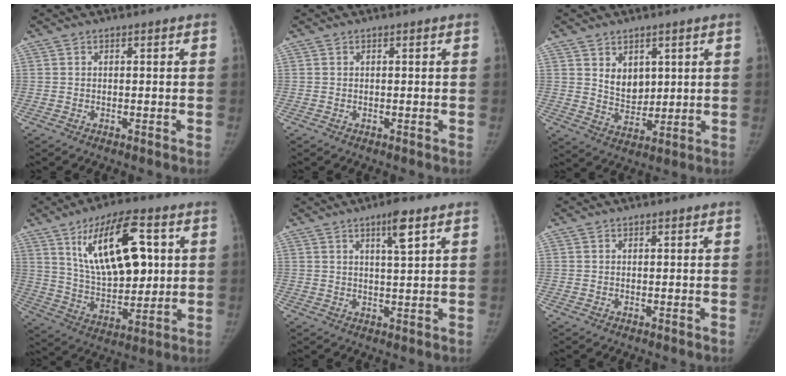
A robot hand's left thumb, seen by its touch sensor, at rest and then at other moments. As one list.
[{"total": 0.0}, {"total": 6.5, "force": [2.5, 4.7, 3.8], "torque": [-0.035, -0.025, 0.055]}, {"total": 18.7, "force": [6.3, 8.6, 15.4], "torque": [-0.222, -0.021, 0.117]}, {"total": 5.1, "force": [2.8, 0.6, 4.2], "torque": [-0.068, -0.015, 0.047]}, {"total": 0.0}]